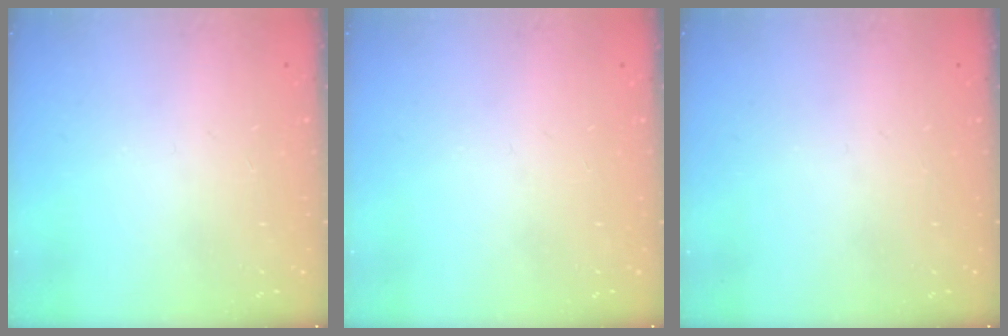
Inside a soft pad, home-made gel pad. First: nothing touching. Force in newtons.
{"total": 0.0}
{"total": 0.0}